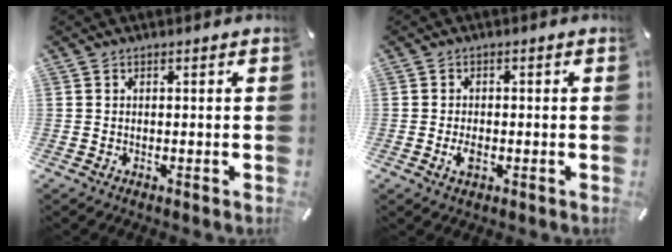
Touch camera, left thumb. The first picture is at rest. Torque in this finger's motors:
{"motor_torque": [0.50, 0.92, 0.21, -0.08, 0.11]}